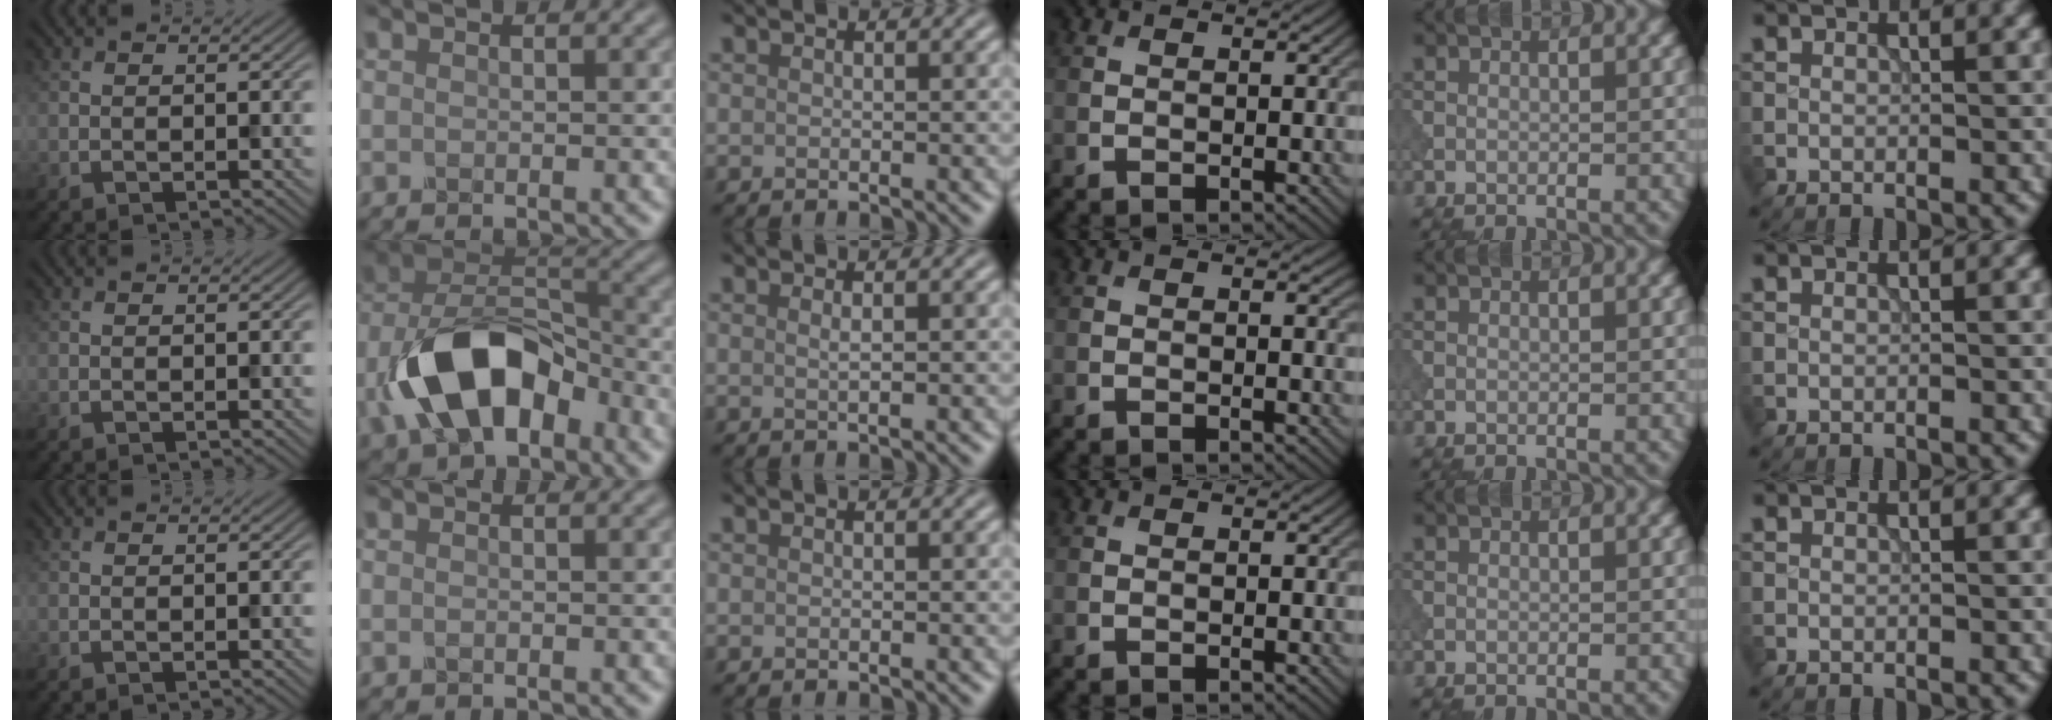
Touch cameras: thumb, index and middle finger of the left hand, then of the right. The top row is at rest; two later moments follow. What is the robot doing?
{"motion": "dispense", "object": "dispenser bottle"}